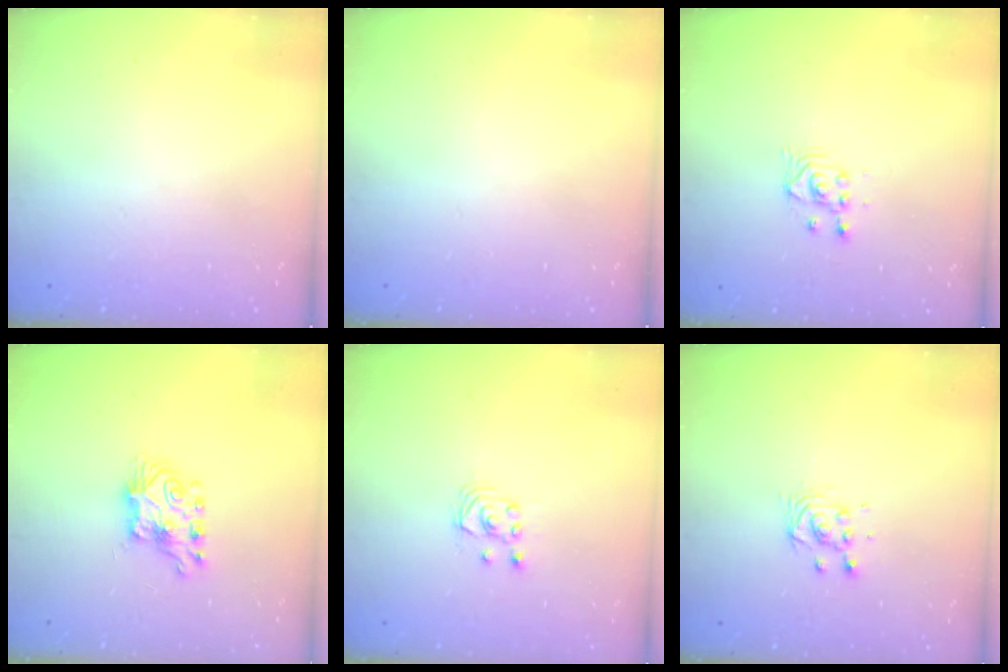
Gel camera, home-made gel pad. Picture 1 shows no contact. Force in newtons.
{"total": 0.0}
{"total": 2.4, "press": 2.4, "slide": 0.2}
{"total": 7.3, "press": 7.2, "slide": 0.6}
{"total": 2.6, "press": 2.6, "slide": 0.3}
{"total": 3.9, "press": 3.9, "slide": 0.3}